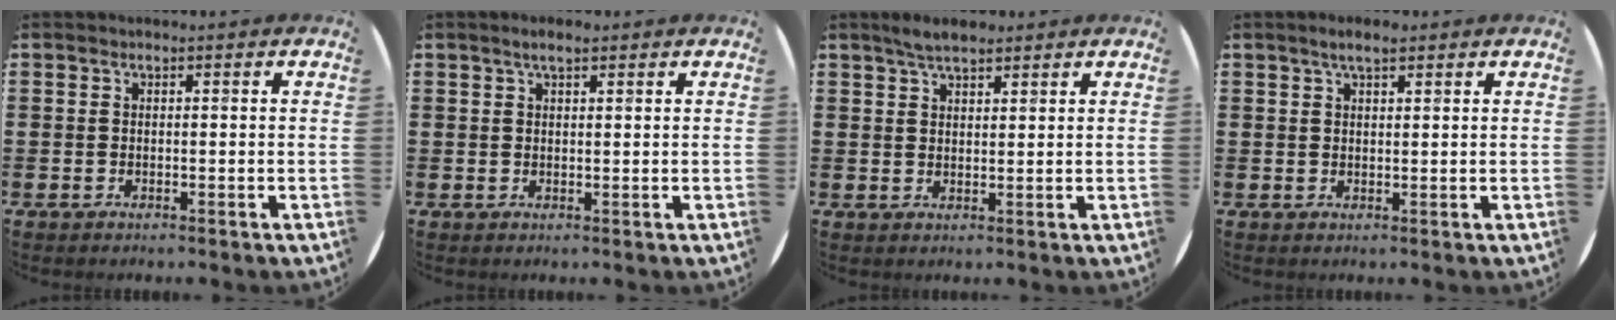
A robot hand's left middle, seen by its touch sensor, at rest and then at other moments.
{"total": 2.1, "force": [1.5, 0.6, 1.3], "torque": [-0.019, 0.004, 0.024]}
{"total": 3.2, "force": [2.8, 0.8, 1.5], "torque": [-0.033, 0.005, 0.050]}
{"total": 2.6, "force": [2.0, 0.8, 1.6], "torque": [-0.032, 0.007, 0.034]}